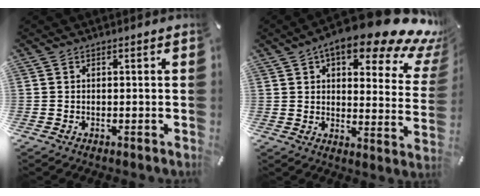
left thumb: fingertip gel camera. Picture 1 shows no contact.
{"total": 19.4, "force": [12.9, 6.3, 13.1], "torque": [-0.181, -0.086, 0.206]}